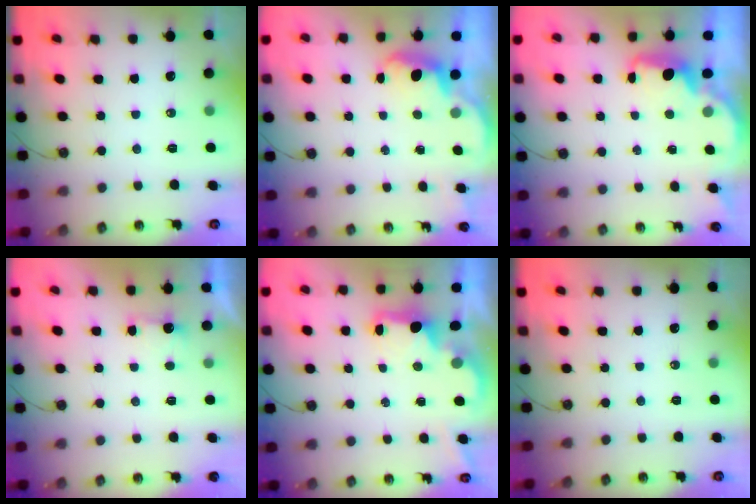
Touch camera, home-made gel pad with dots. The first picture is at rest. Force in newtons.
{"total": 2.3, "press": 2.2, "slide": 0.6}
{"total": 2.0, "press": 1.9, "slide": 0.7}
{"total": 1.6, "press": 1.4, "slide": 0.9}
{"total": 2.2, "press": 2.0, "slide": 0.8}
{"total": 0.0}